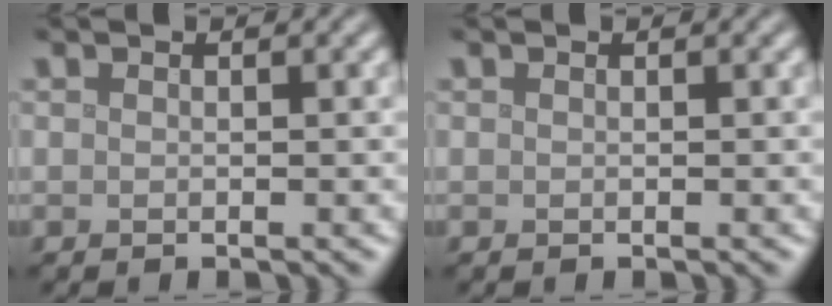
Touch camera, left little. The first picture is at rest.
{"total": 0.0}